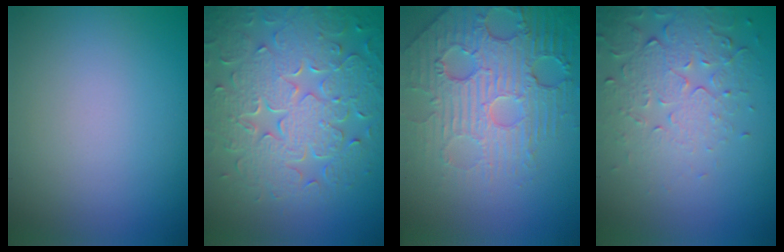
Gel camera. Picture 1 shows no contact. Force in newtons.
{"total": 8.7, "press": 6.4, "slide": 6.0}
{"total": 6.9, "press": 5.2, "slide": 4.5}
{"total": 5.2, "press": 3.8, "slide": 3.5}